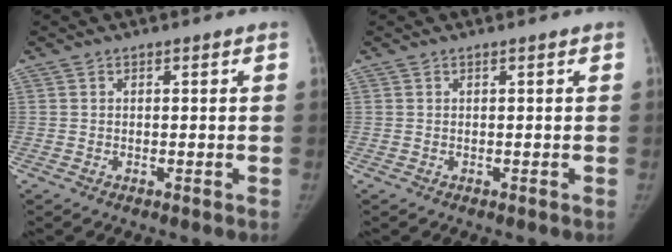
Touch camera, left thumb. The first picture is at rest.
{"total": 0.0}